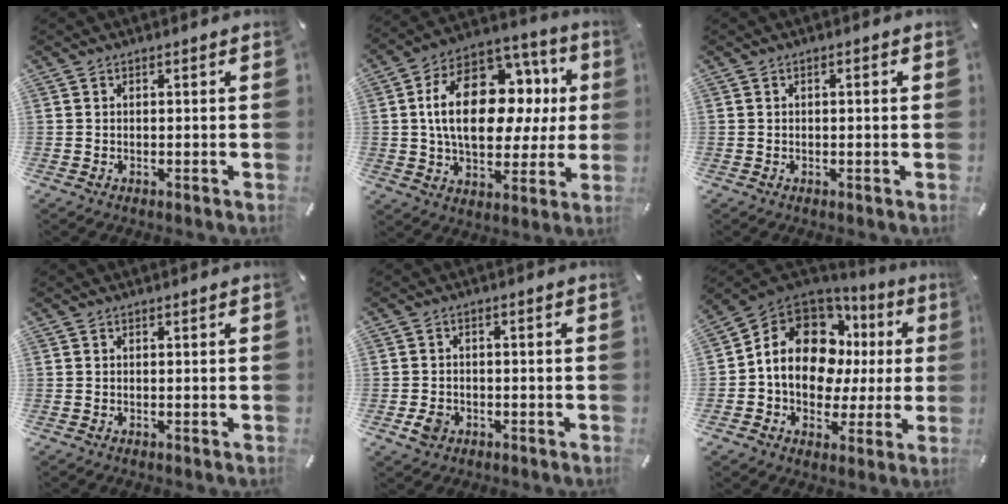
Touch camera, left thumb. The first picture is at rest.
{"total": 22.9, "force": [3.9, 14.4, 17.3], "torque": [-0.306, 0.003, 0.069]}
{"total": 1.1, "force": [-0.1, 0.3, 1.0], "torque": [-0.019, 0.000, -0.002]}
{"total": 0.0}
{"total": 3.9, "force": [-1.6, 2.9, 1.9], "torque": [-0.045, 0.002, -0.030]}
{"total": 15.2, "force": [3.1, 11.3, 9.6], "torque": [-0.179, -0.022, 0.057]}